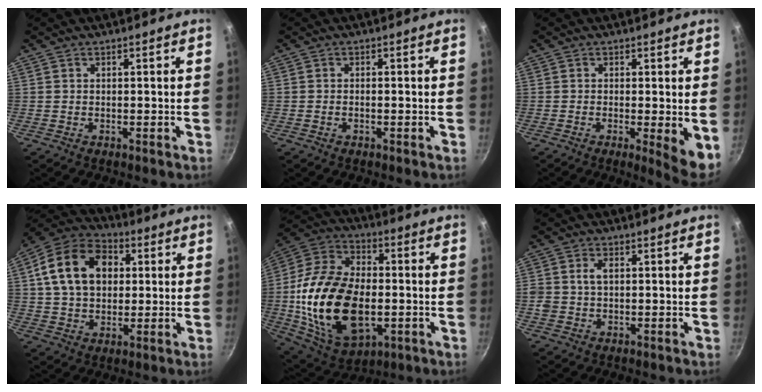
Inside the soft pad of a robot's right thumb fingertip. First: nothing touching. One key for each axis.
{"total": 0.7, "fx": -0.4, "fy": 0.3, "fz": 0.6, "tx": -0.017, "ty": 0.006, "tz": -0.010}
{"total": 5.6, "fx": -0.7, "fy": 1.0, "fz": 5.5, "tx": -0.072, "ty": -0.014, "tz": -0.008}
{"total": 17.3, "fx": 3.8, "fy": 12.5, "fz": 11.3, "tx": -0.171, "ty": 0.020, "tz": 0.052}
{"total": 26.1, "fx": -3.1, "fy": 15.8, "fz": 20.5, "tx": -0.382, "ty": 0.019, "tz": -0.048}
{"total": 2.8, "fx": 0.3, "fy": 1.9, "fz": 2.0, "tx": -0.031, "ty": 0.006, "tz": 0.006}